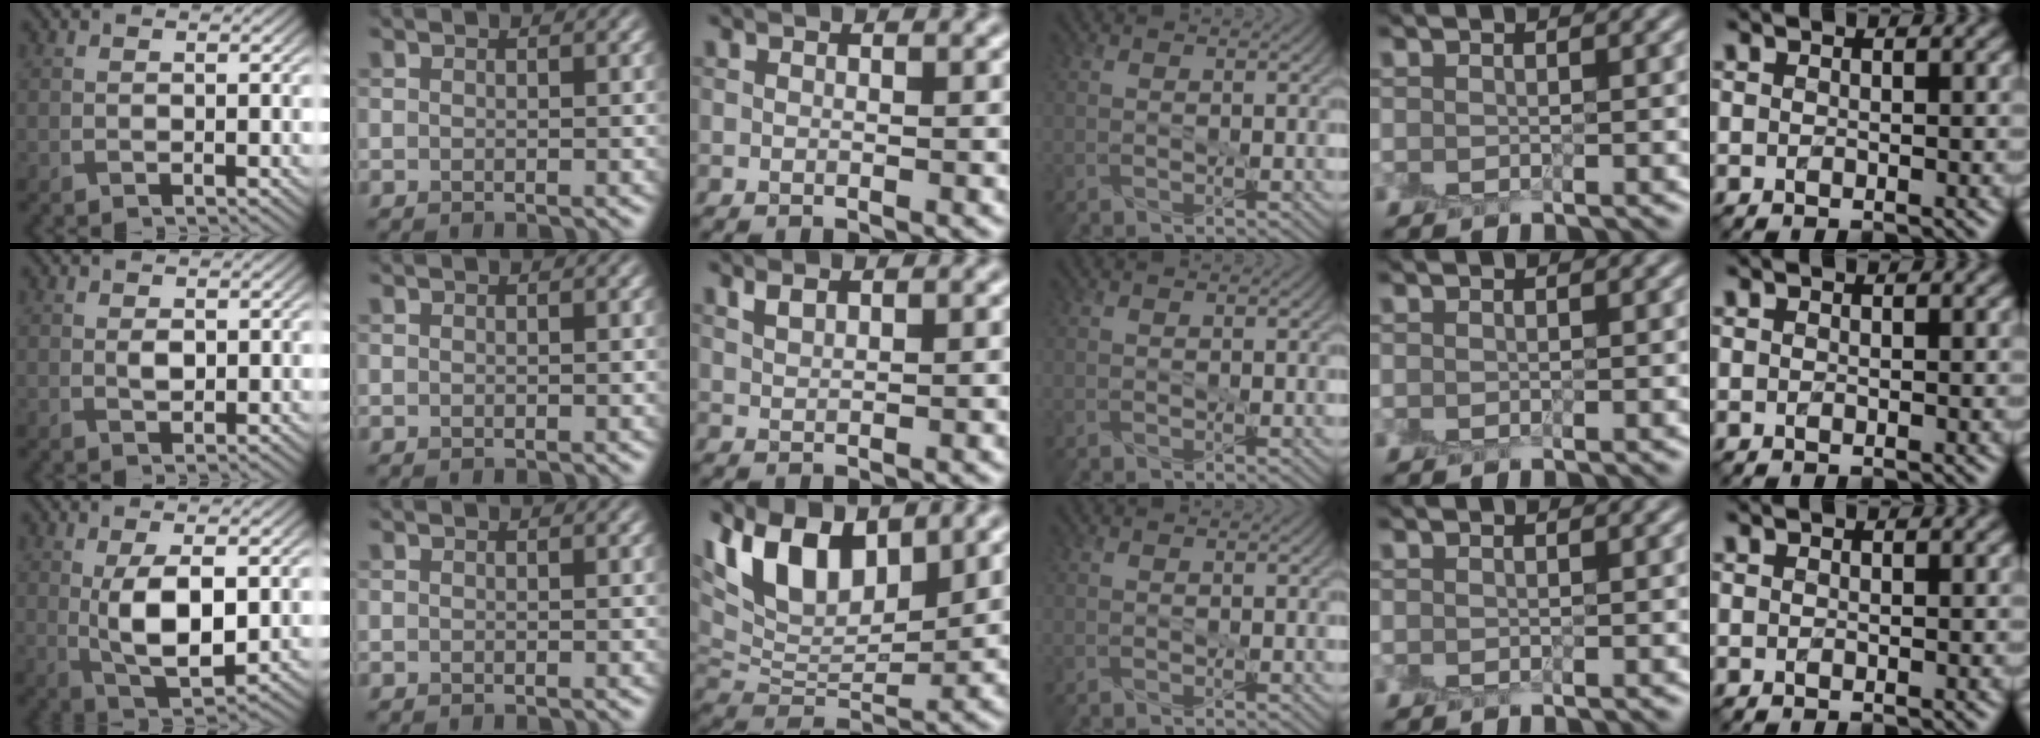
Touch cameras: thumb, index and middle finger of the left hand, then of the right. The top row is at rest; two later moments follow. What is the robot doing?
{"motion": "peel", "object": "sticky note"}